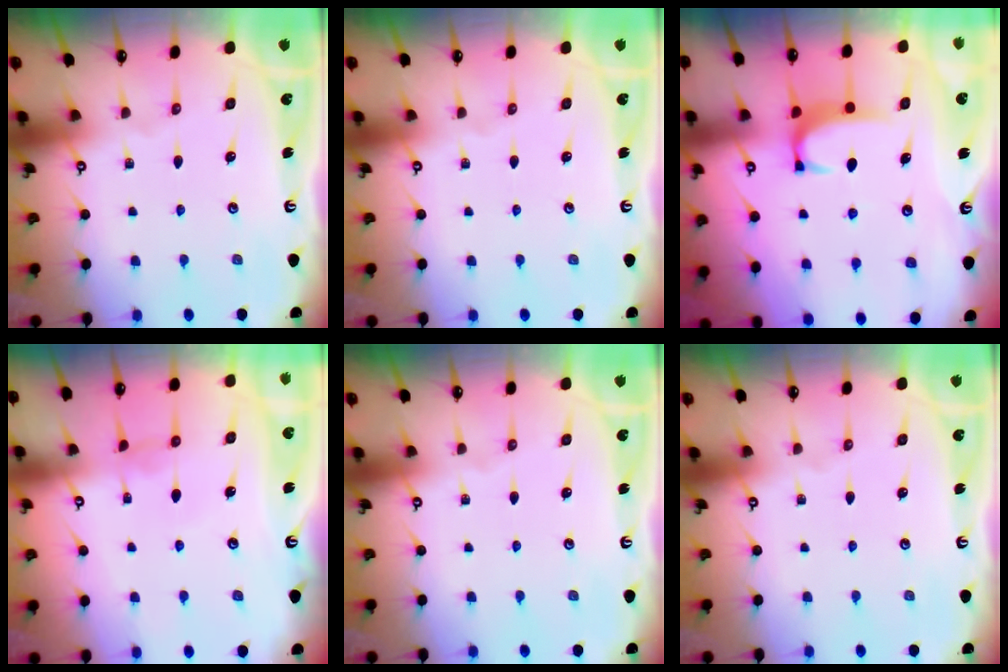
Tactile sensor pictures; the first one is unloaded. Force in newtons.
{"total": 0.0}
{"total": 1.8, "press": 1.7, "slide": 0.5}
{"total": 0.6, "press": 0.4, "slide": 0.5}
{"total": 0.0}
{"total": 0.0}